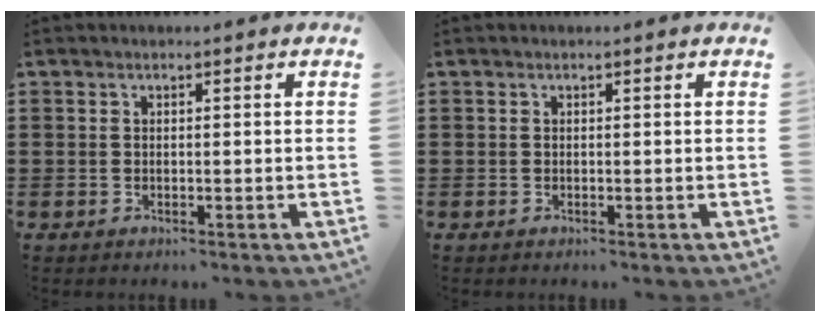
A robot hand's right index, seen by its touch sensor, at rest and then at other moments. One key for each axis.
{"total": 0.0}